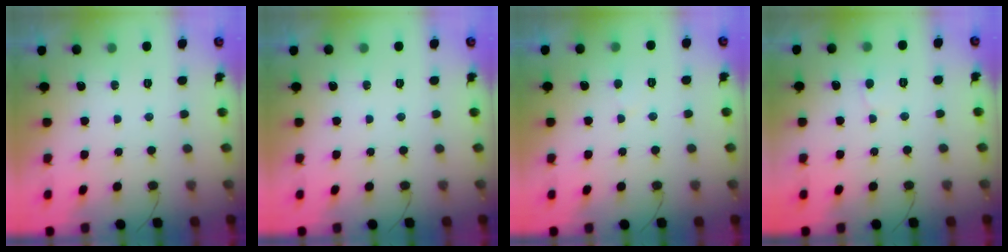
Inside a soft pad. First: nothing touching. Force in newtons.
{"total": 0.0}
{"total": 3.9, "press": 3.9, "slide": 0.3}
{"total": 5.1, "press": 5.1, "slide": 0.5}